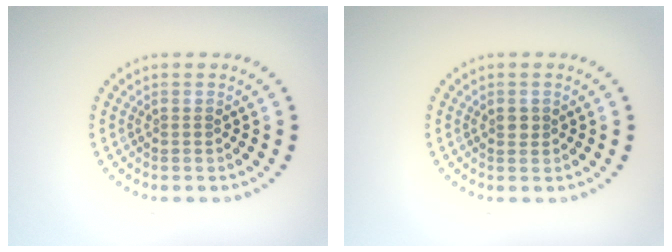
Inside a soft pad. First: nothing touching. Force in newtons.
{"total": 1.0, "press": 0.9, "slide": 0.3}